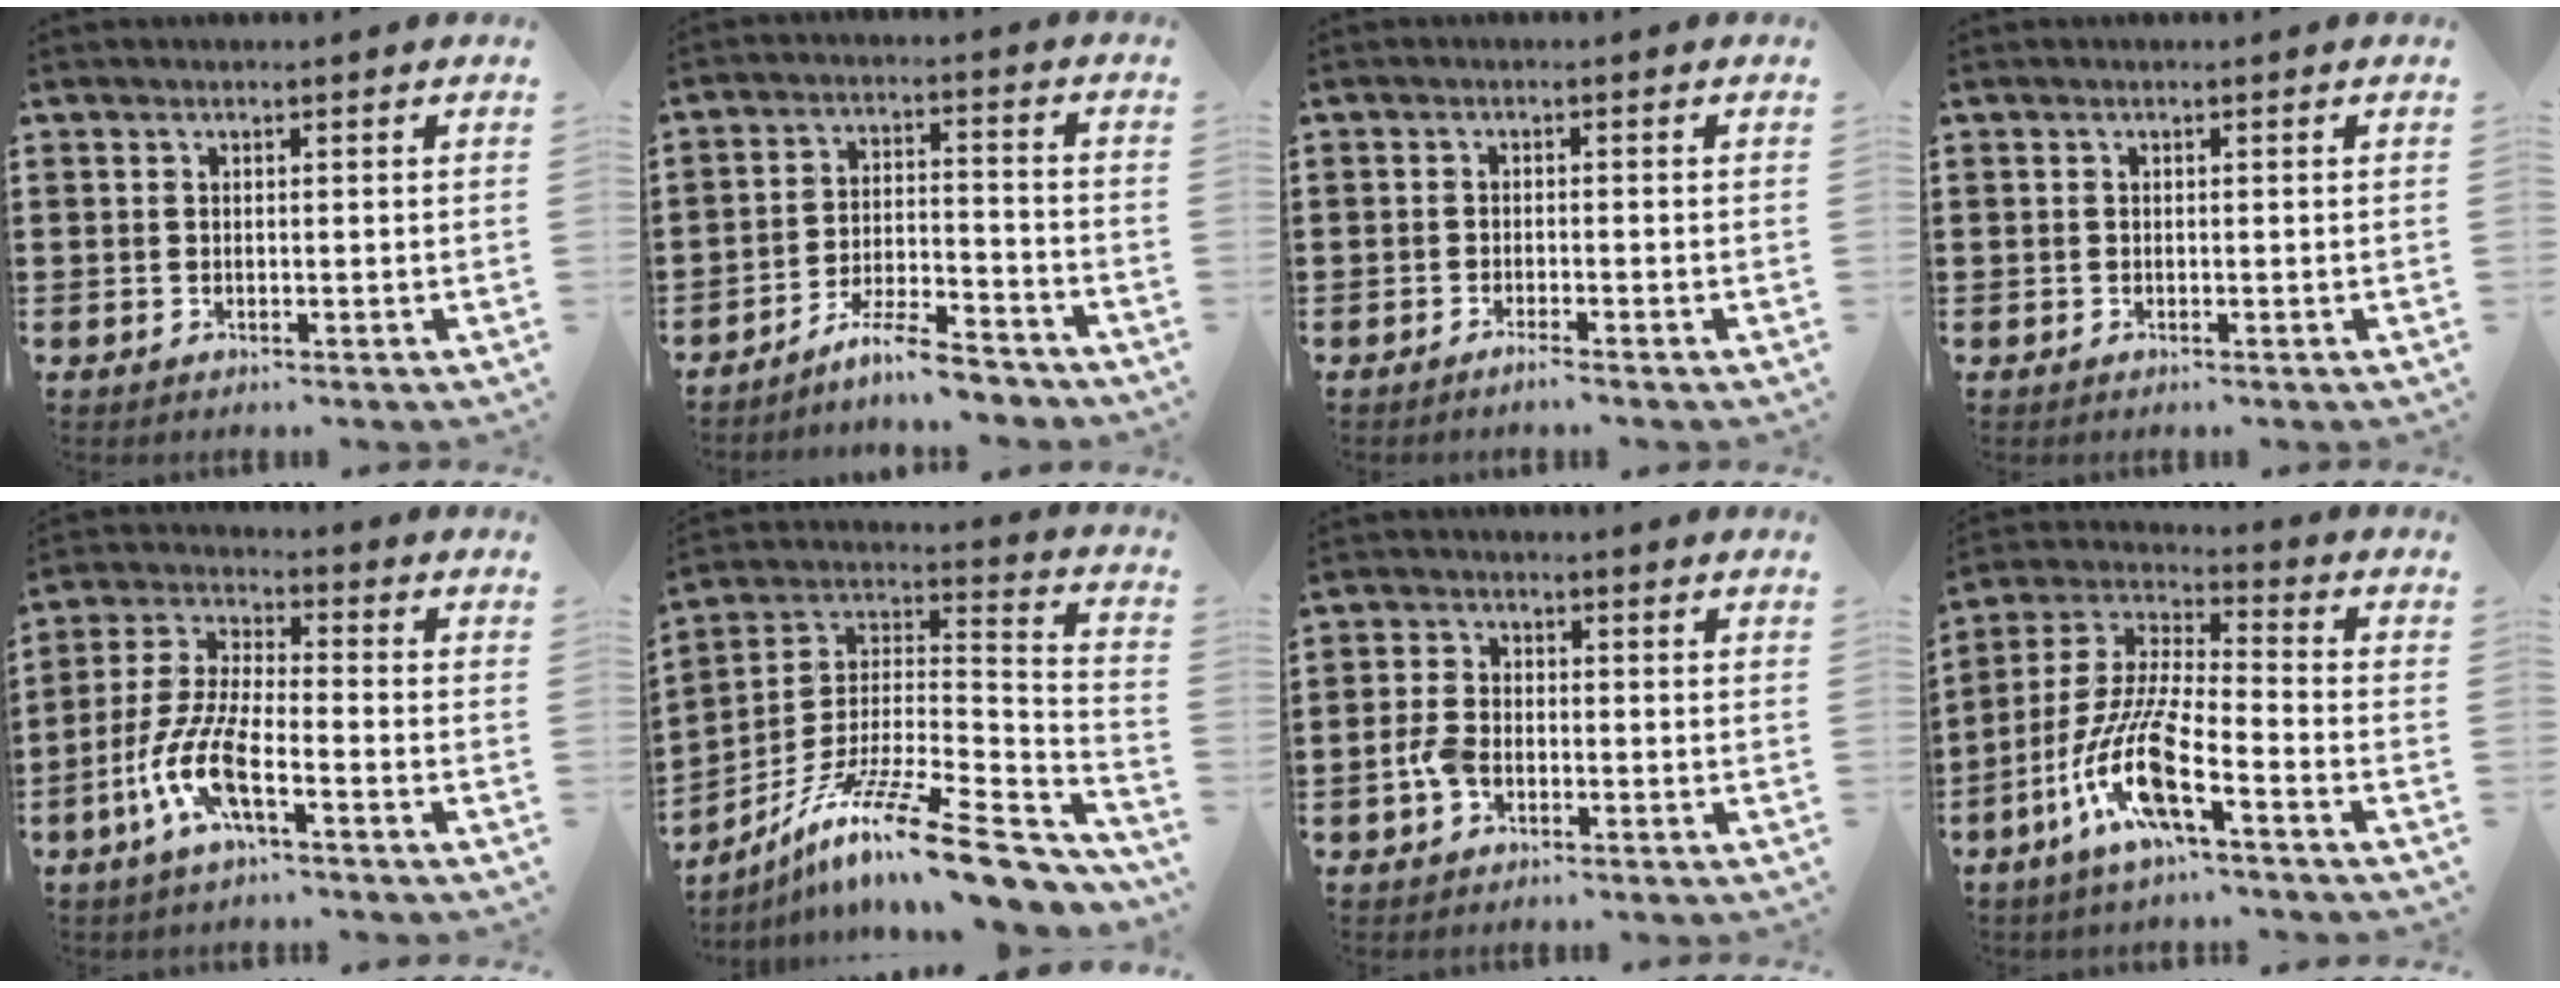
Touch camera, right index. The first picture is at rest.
{"total": 6.8, "force": [-6.1, 0.8, 3.0], "torque": [-0.054, 0.007, -0.114]}
{"total": 1.4, "force": [-1.2, 0.0, 0.6], "torque": [-0.011, -0.003, -0.022]}
{"total": 0.0}
{"total": 9.0, "force": [-4.4, 2.3, 7.5], "torque": [-0.192, -0.015, -0.091]}
{"total": 17.1, "force": [-11.8, 2.7, 12.1], "torque": [-0.218, 0.029, -0.205]}
{"total": 4.1, "force": [-1.3, 2.6, 2.9], "torque": [-0.081, -0.005, -0.031]}
{"total": 11.8, "force": [-6.7, 1.8, 9.6], "torque": [-0.229, -0.021, -0.140]}